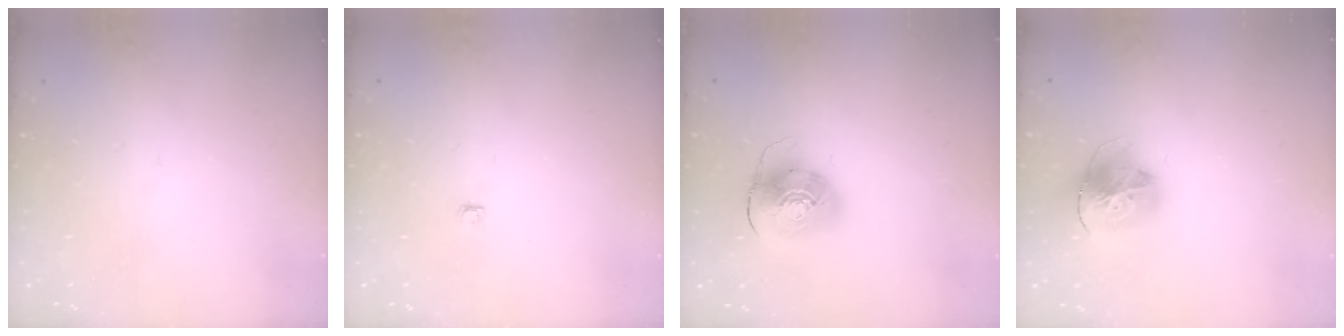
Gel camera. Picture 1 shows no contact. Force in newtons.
{"total": 2.8, "press": 2.8, "slide": 0.4}
{"total": 9.9, "press": 9.8, "slide": 1.6}
{"total": 17.3, "press": 17.2, "slide": 1.8}